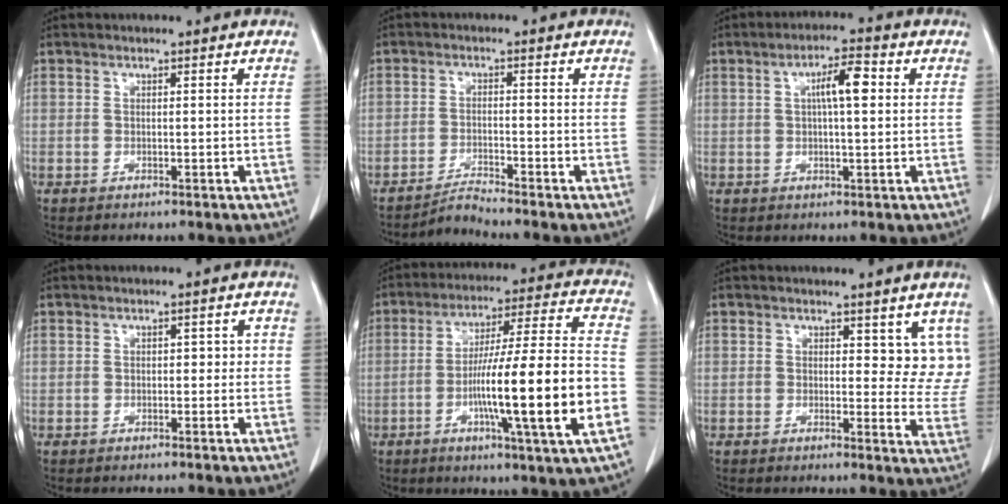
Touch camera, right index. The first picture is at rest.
{"total": 3.1, "force": [-2.8, -1.3, -0.1], "torque": [-0.004, -0.018, -0.054]}
{"total": 5.5, "force": [1.2, 1.1, 5.3], "torque": [-0.092, 0.012, 0.020]}
{"total": 1.7, "force": [-0.1, 1.1, 1.3], "torque": [-0.012, 0.014, -0.002]}
{"total": 20.0, "force": [-4.9, 0.0, 19.3], "torque": [-0.301, -0.002, -0.080]}
{"total": 6.1, "force": [3.6, 3.6, 3.3], "torque": [-0.014, -0.020, 0.033]}